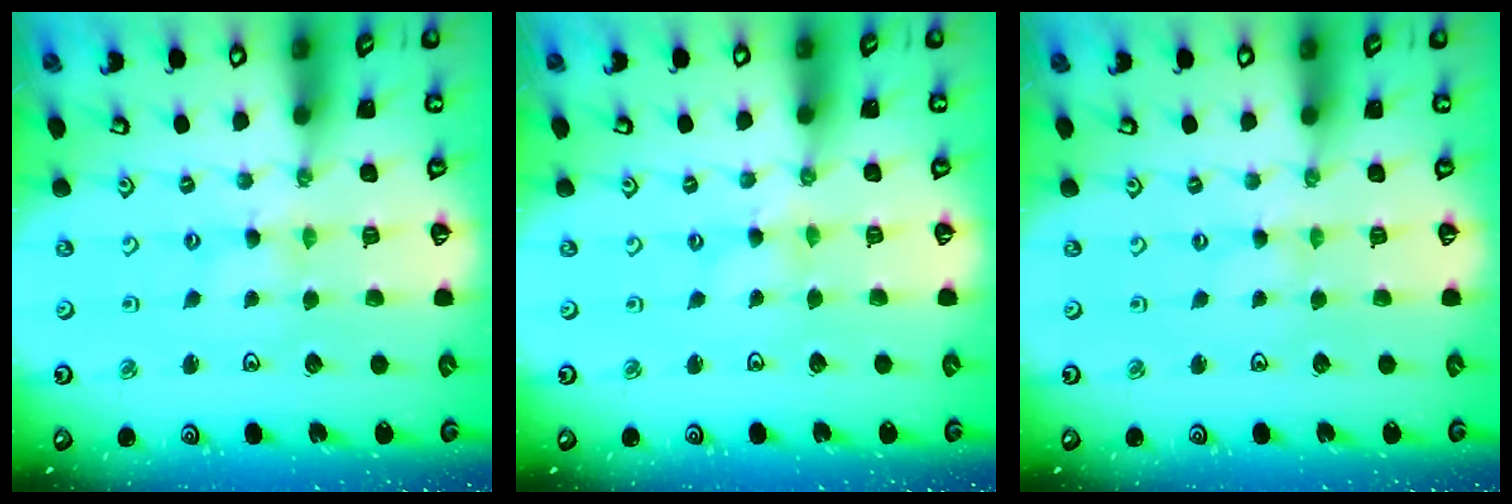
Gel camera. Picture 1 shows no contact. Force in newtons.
{"total": 0.0}
{"total": 0.0}